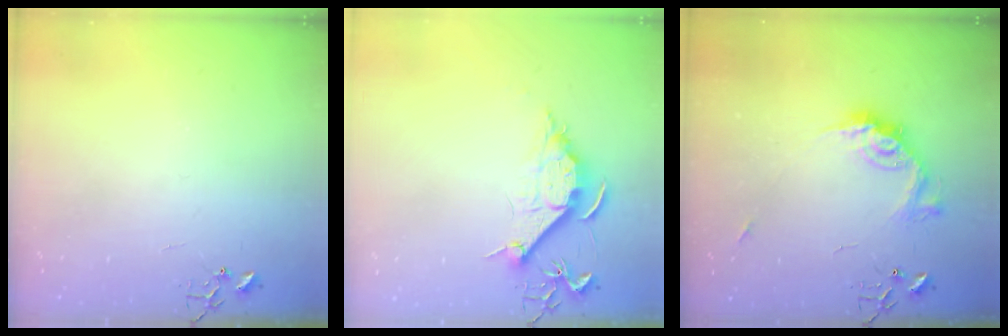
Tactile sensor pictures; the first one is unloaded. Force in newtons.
{"total": 9.3, "press": 9.2, "slide": 1.0}
{"total": 14.2, "press": 14.2, "slide": 1.3}